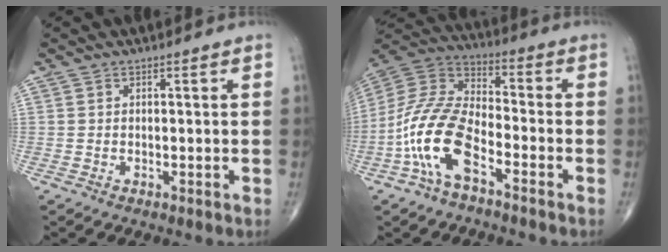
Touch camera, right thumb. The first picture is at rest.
{"total": 14.8, "force": [-6.6, 6.8, 11.4], "torque": [-0.233, 0.048, -0.135]}